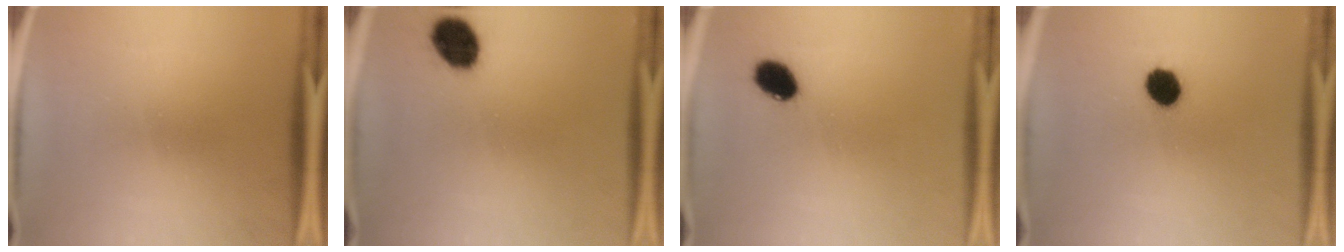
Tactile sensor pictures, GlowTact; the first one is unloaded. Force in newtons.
{"total": 9.4}
{"total": 6.2}
{"total": 6.6}